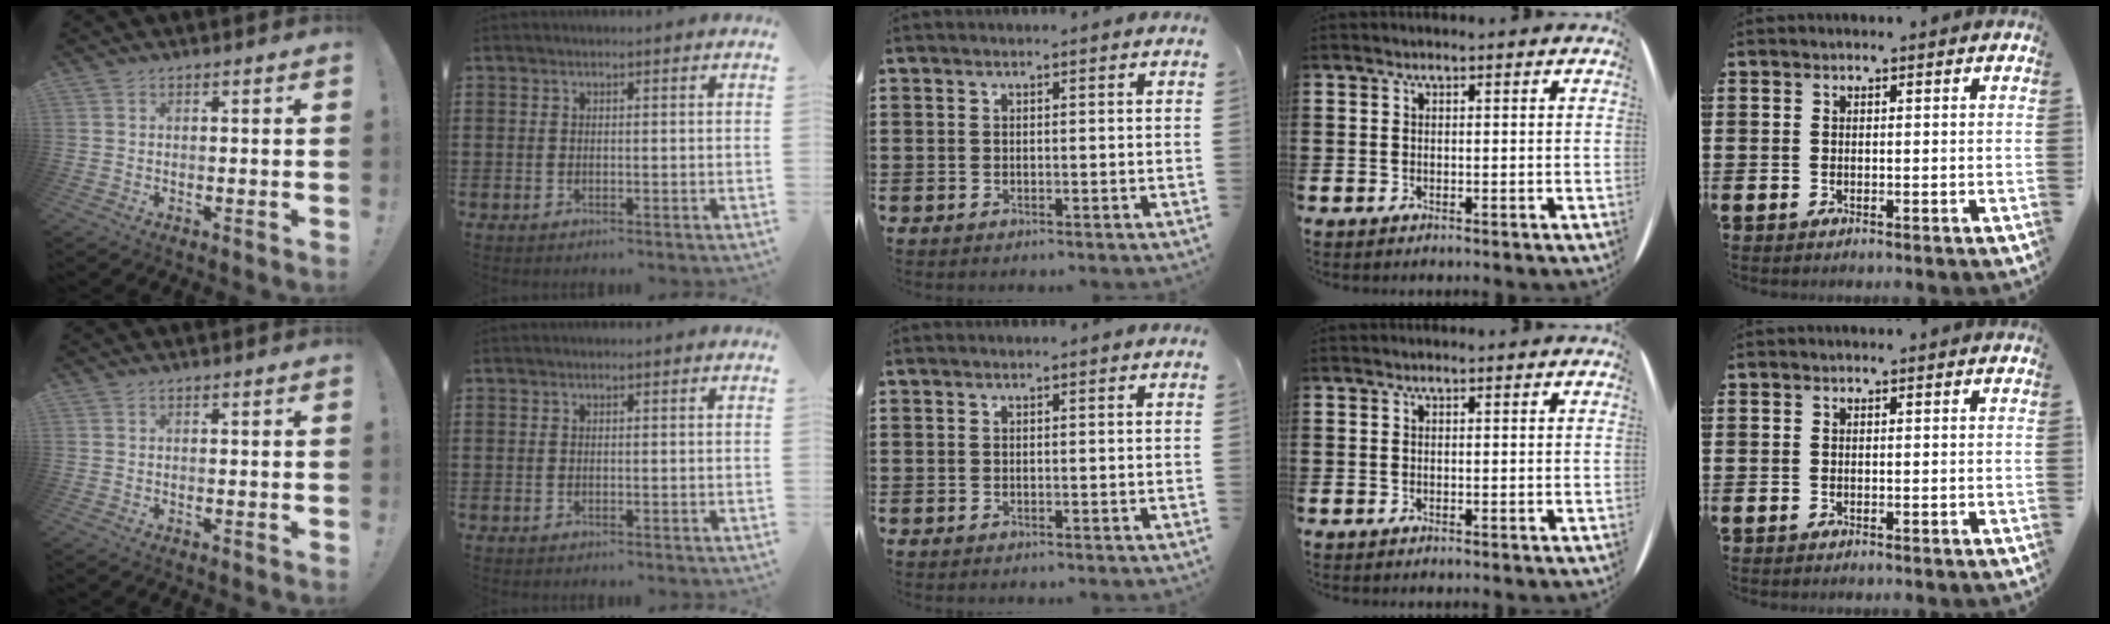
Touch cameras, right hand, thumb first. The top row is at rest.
{}